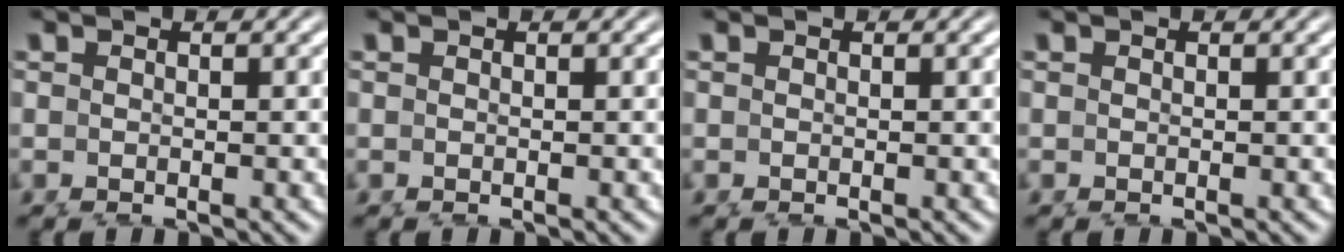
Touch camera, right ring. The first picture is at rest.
{"total": 0.0}
{"total": 0.0}
{"total": 0.0}